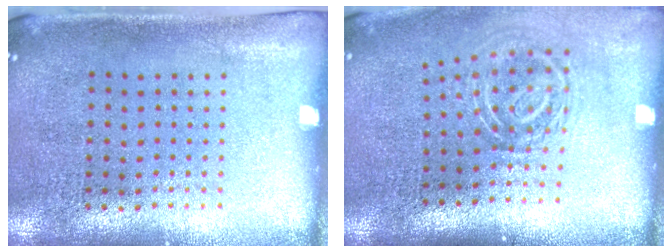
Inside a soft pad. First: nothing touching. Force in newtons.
{"total": 2.0, "press": 1.3, "slide": 1.5}